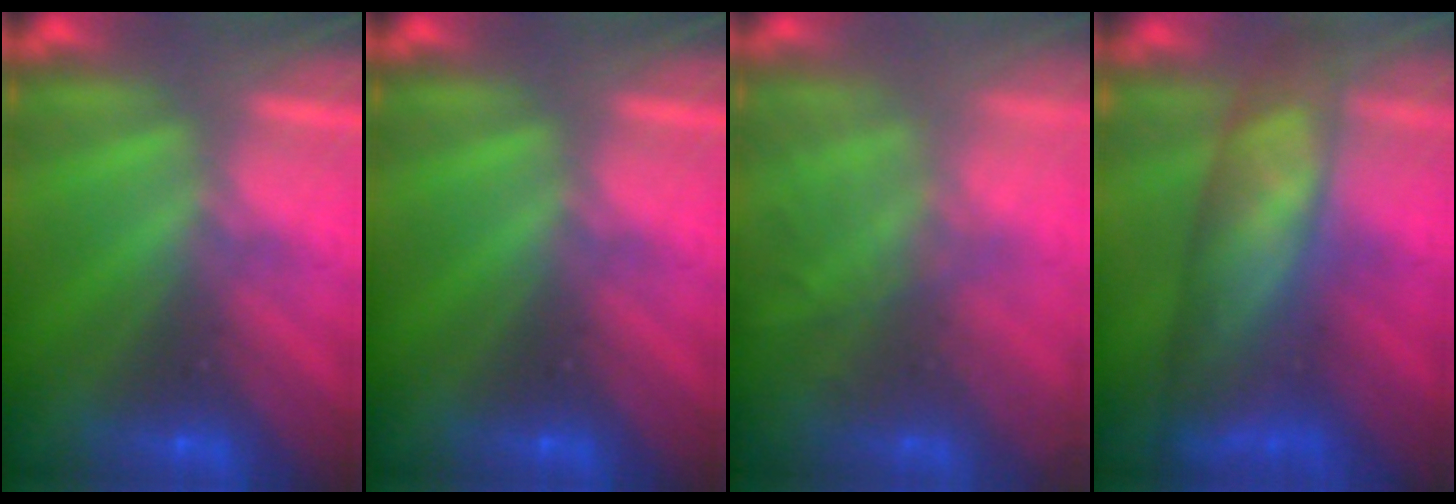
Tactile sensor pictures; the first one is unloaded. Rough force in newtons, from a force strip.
{"total": 0.0}
{"total": 7.6}
{"total": 7.9}